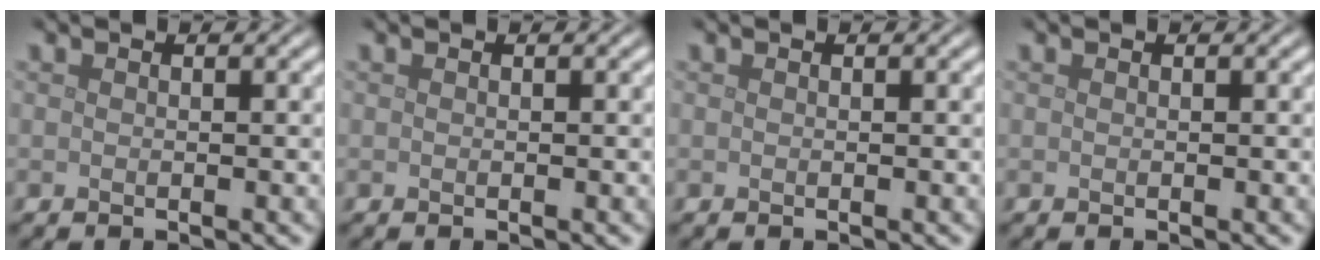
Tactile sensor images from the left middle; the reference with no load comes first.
{"total": 0.0}
{"total": 0.0}
{"total": 0.0}